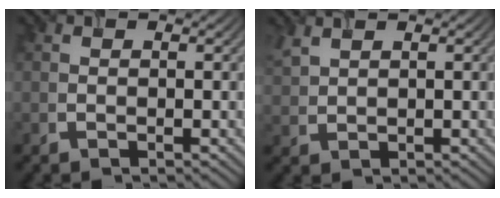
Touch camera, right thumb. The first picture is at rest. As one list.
[{"total": 2.4, "force": [2.0, 0.7, 1.2], "torque": [-0.041, 0.007, 0.049]}]